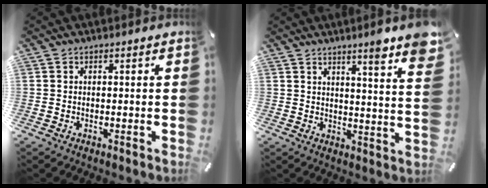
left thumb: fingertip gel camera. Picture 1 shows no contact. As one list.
[{"total": 8.4, "force": [6.5, 0.3, 5.3], "torque": [-0.070, -0.052, 0.102]}]